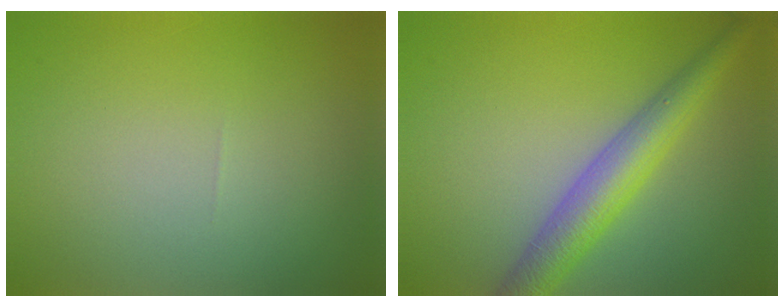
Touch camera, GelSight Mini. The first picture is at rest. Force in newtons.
{"total": 5.1, "press": 5.1, "slide": 0.1}